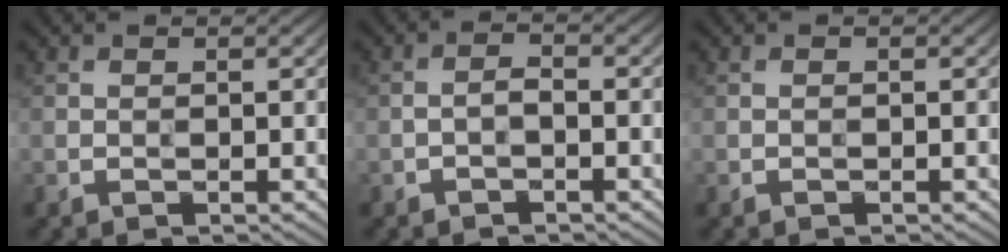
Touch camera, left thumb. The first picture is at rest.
{"total": 1.5, "force": [-0.9, 0.5, 1.1], "torque": [-0.022, 0.004, -0.022]}
{"total": 0.0}